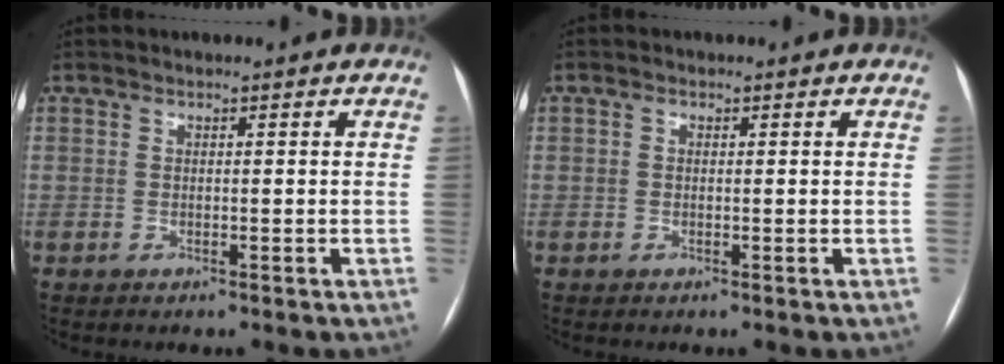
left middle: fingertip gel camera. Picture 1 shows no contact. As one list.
[{"total": 0.7, "force": [0.1, 0.6, 0.4], "torque": [-0.007, 0.004, -0.001]}]